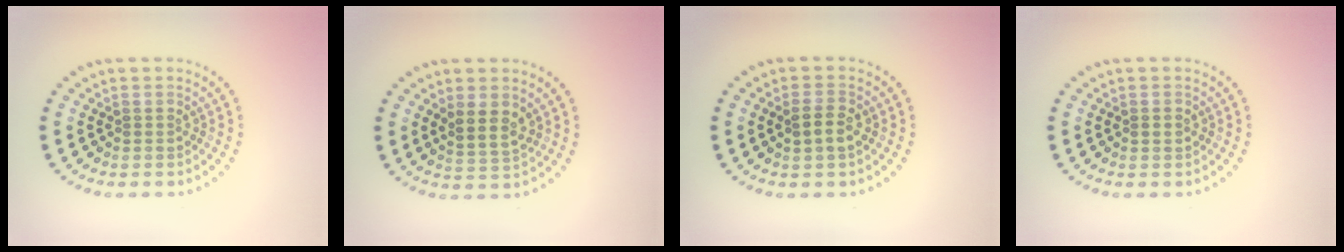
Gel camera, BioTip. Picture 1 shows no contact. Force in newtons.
{"total": 2.4, "press": 2.3, "slide": 1.0}
{"total": 2.3, "press": 2.3, "slide": 0.3}
{"total": 1.2, "press": 1.2, "slide": 0.1}